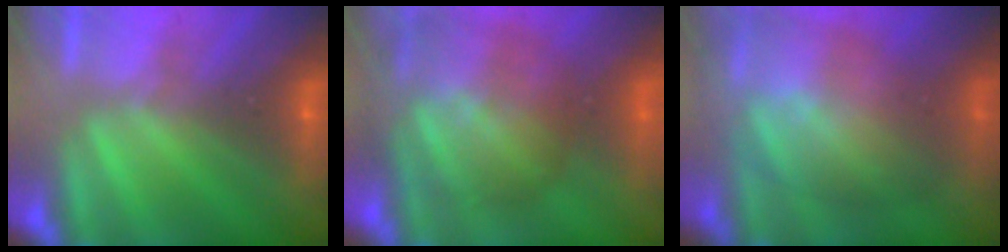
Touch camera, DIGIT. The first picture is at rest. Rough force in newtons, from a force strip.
{"total": 7.5}
{"total": 7.7}